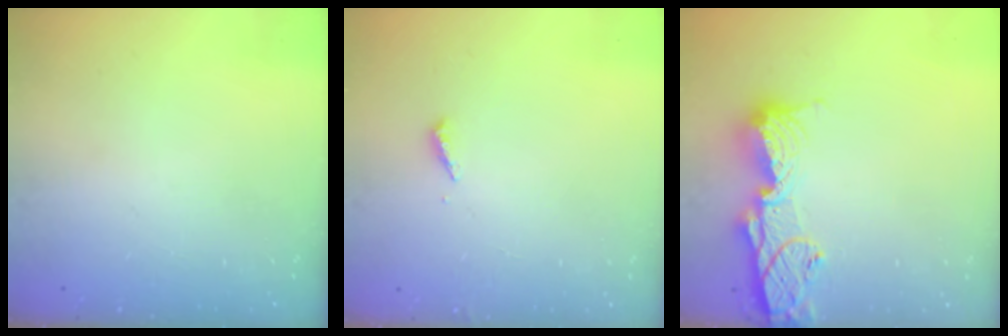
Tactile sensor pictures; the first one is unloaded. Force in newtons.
{"total": 2.0, "press": 2.0, "slide": 0.2}
{"total": 12.9, "press": 12.9, "slide": 1.2}